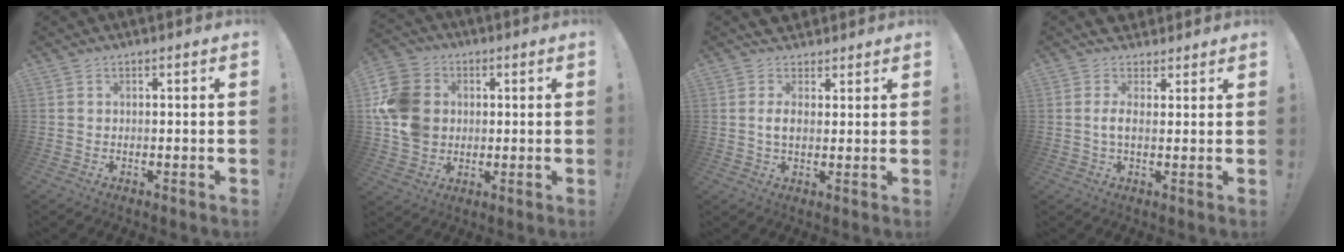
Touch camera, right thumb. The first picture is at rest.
{"total": 15.8, "force": [1.7, 13.3, 8.3], "torque": [-0.155, 0.004, 0.037]}
{"total": 5.0, "force": [2.0, 3.6, 2.8], "torque": [-0.035, -0.008, 0.033]}
{"total": 4.2, "force": [1.8, 2.3, 3.0], "torque": [-0.041, -0.010, 0.031]}